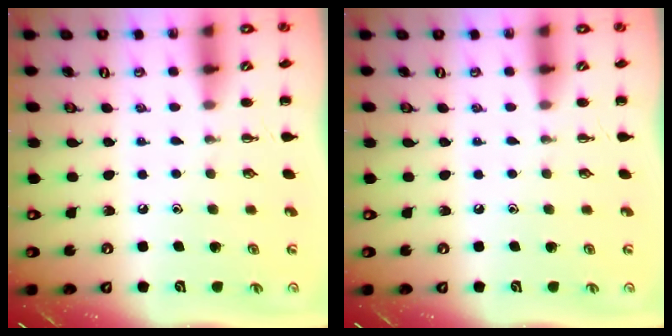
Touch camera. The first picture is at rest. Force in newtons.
{"total": 0.0}